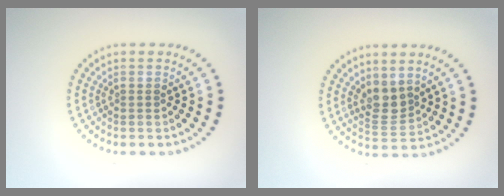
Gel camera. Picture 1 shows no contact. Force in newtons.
{"total": 2.7, "press": 2.2, "slide": 1.5}